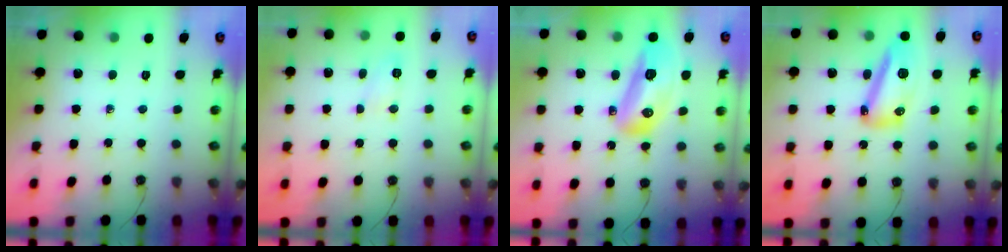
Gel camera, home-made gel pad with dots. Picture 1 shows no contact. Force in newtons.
{"total": 6.2, "press": 6.2, "slide": 0.5}
{"total": 14.2, "press": 14.2, "slide": 1.5}
{"total": 13.0, "press": 12.9, "slide": 1.7}